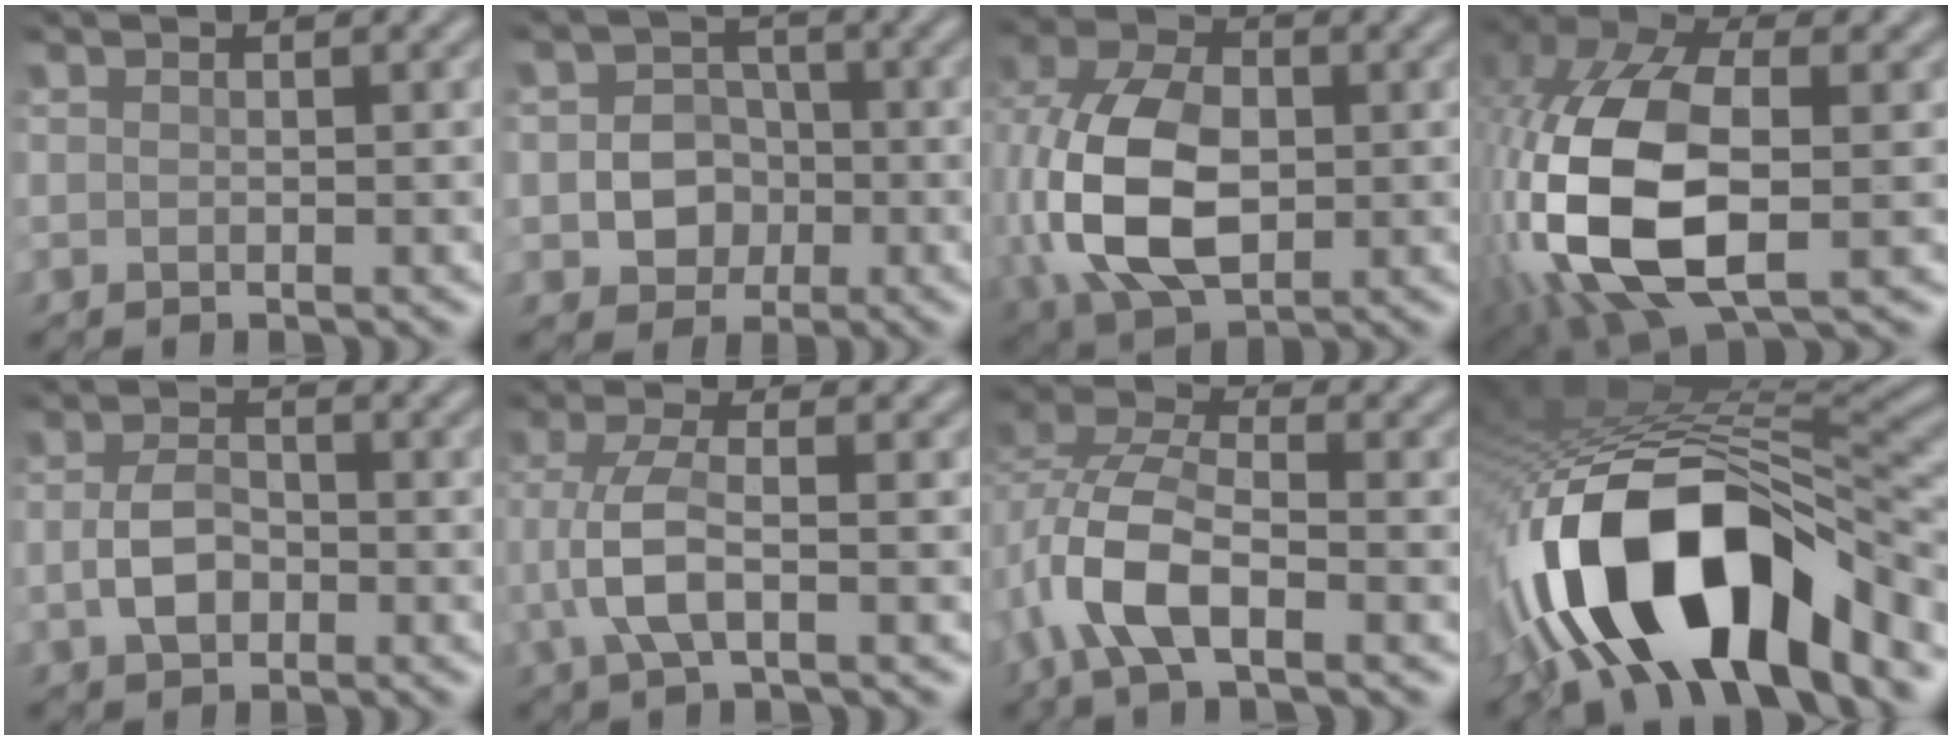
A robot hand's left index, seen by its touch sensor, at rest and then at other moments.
{"total": 4.4, "force": [-1.0, 3.8, 2.1], "torque": [-0.017, 0.005, -0.028]}
{"total": 11.8, "force": [-0.9, 7.7, 8.9], "torque": [-0.221, -0.008, -0.013]}
{"total": 12.6, "force": [-2.5, 6.3, 10.6], "torque": [-0.254, -0.005, -0.046]}
{"total": 2.9, "force": [-0.8, 1.7, 2.2], "torque": [-0.054, 0.002, -0.015]}
{"total": 4.1, "force": [-0.9, 1.0, 3.9], "torque": [-0.102, 0.003, -0.018]}
{"total": 6.6, "force": [-2.7, 2.9, 5.3], "torque": [-0.124, 0.008, -0.060]}
{"total": 16.4, "force": [-7.6, 6.1, 13.2], "torque": [-0.246, 0.008, -0.123]}